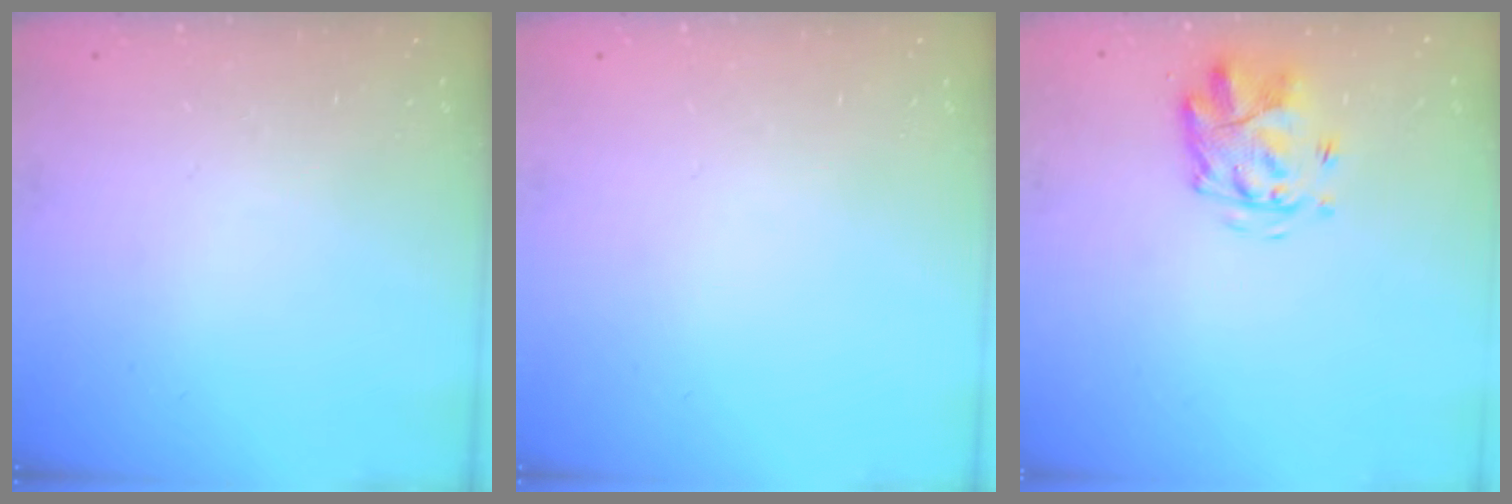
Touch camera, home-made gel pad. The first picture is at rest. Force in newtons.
{"total": 0.0}
{"total": 3.8, "press": 3.4, "slide": 1.8}